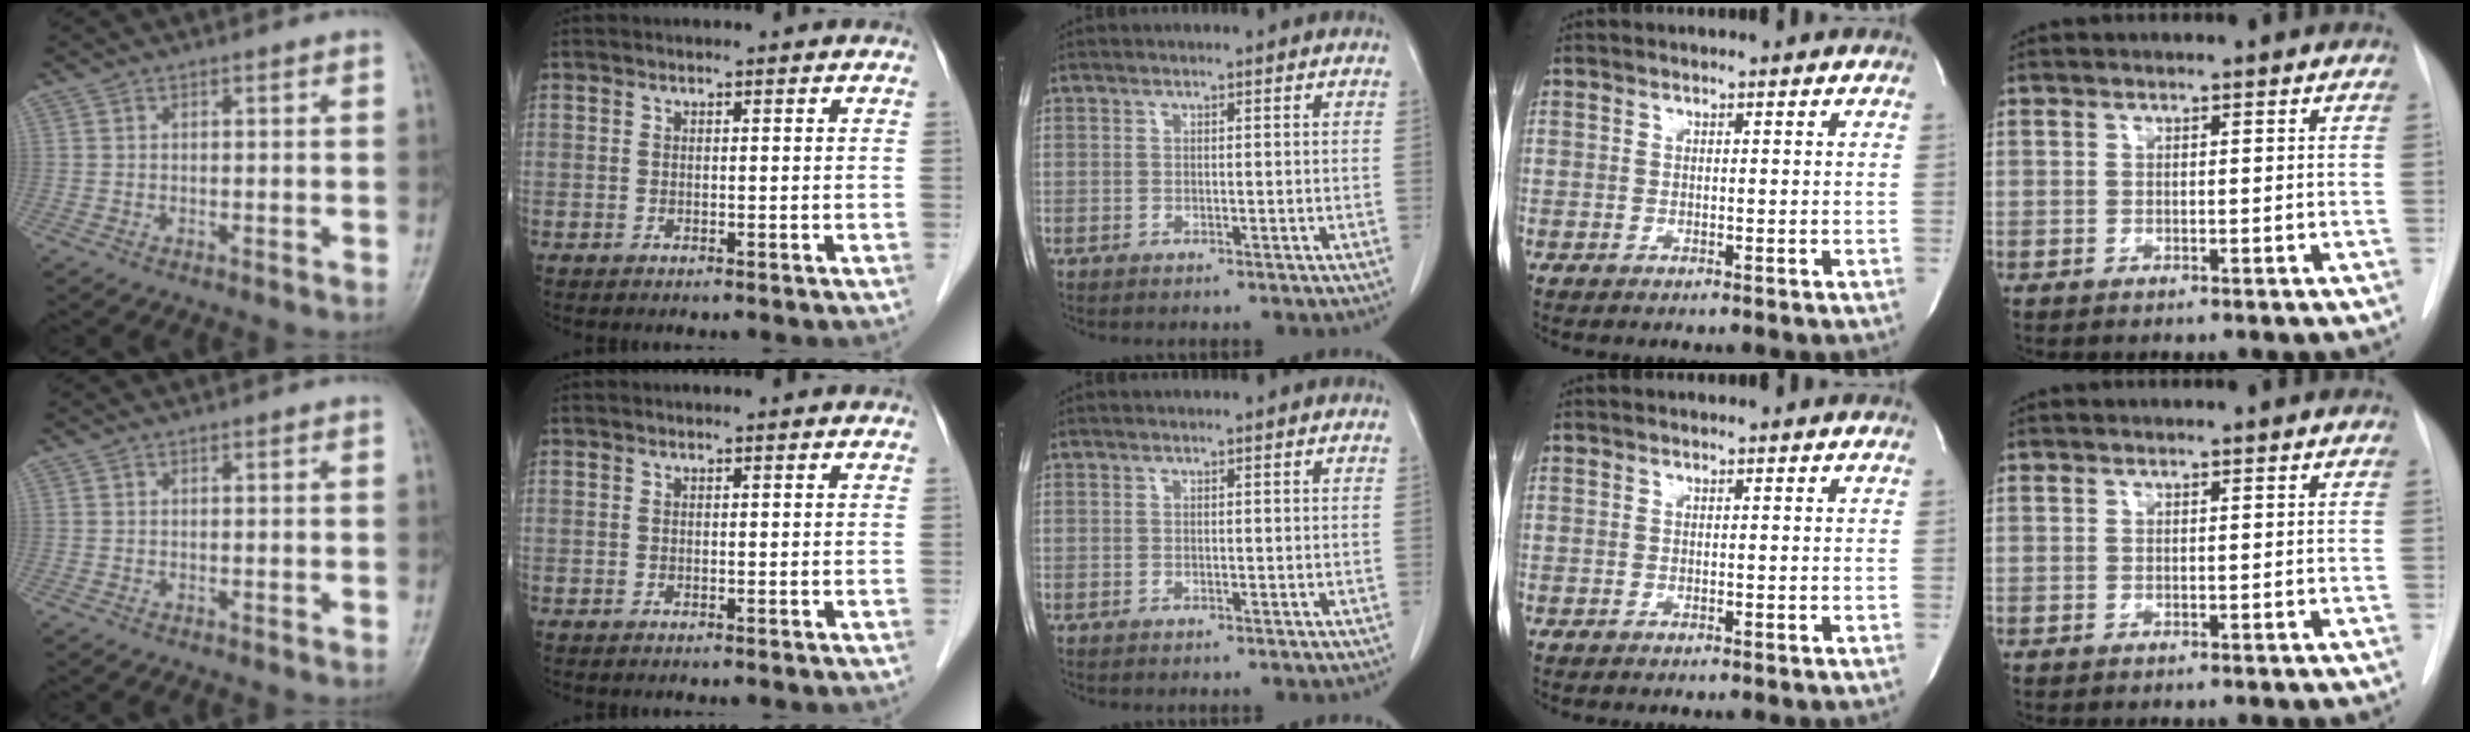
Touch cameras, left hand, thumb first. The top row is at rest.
{}